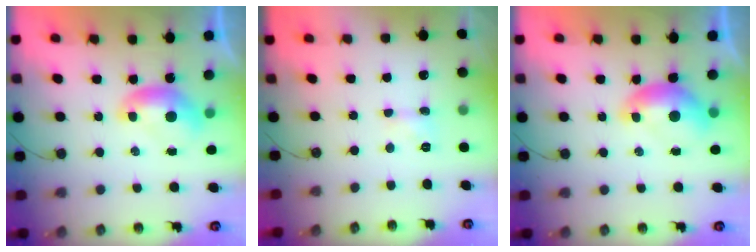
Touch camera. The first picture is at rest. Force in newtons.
{"total": 2.4, "press": 2.4, "slide": 0.6}
{"total": 0.8, "press": 0.3, "slide": 0.7}